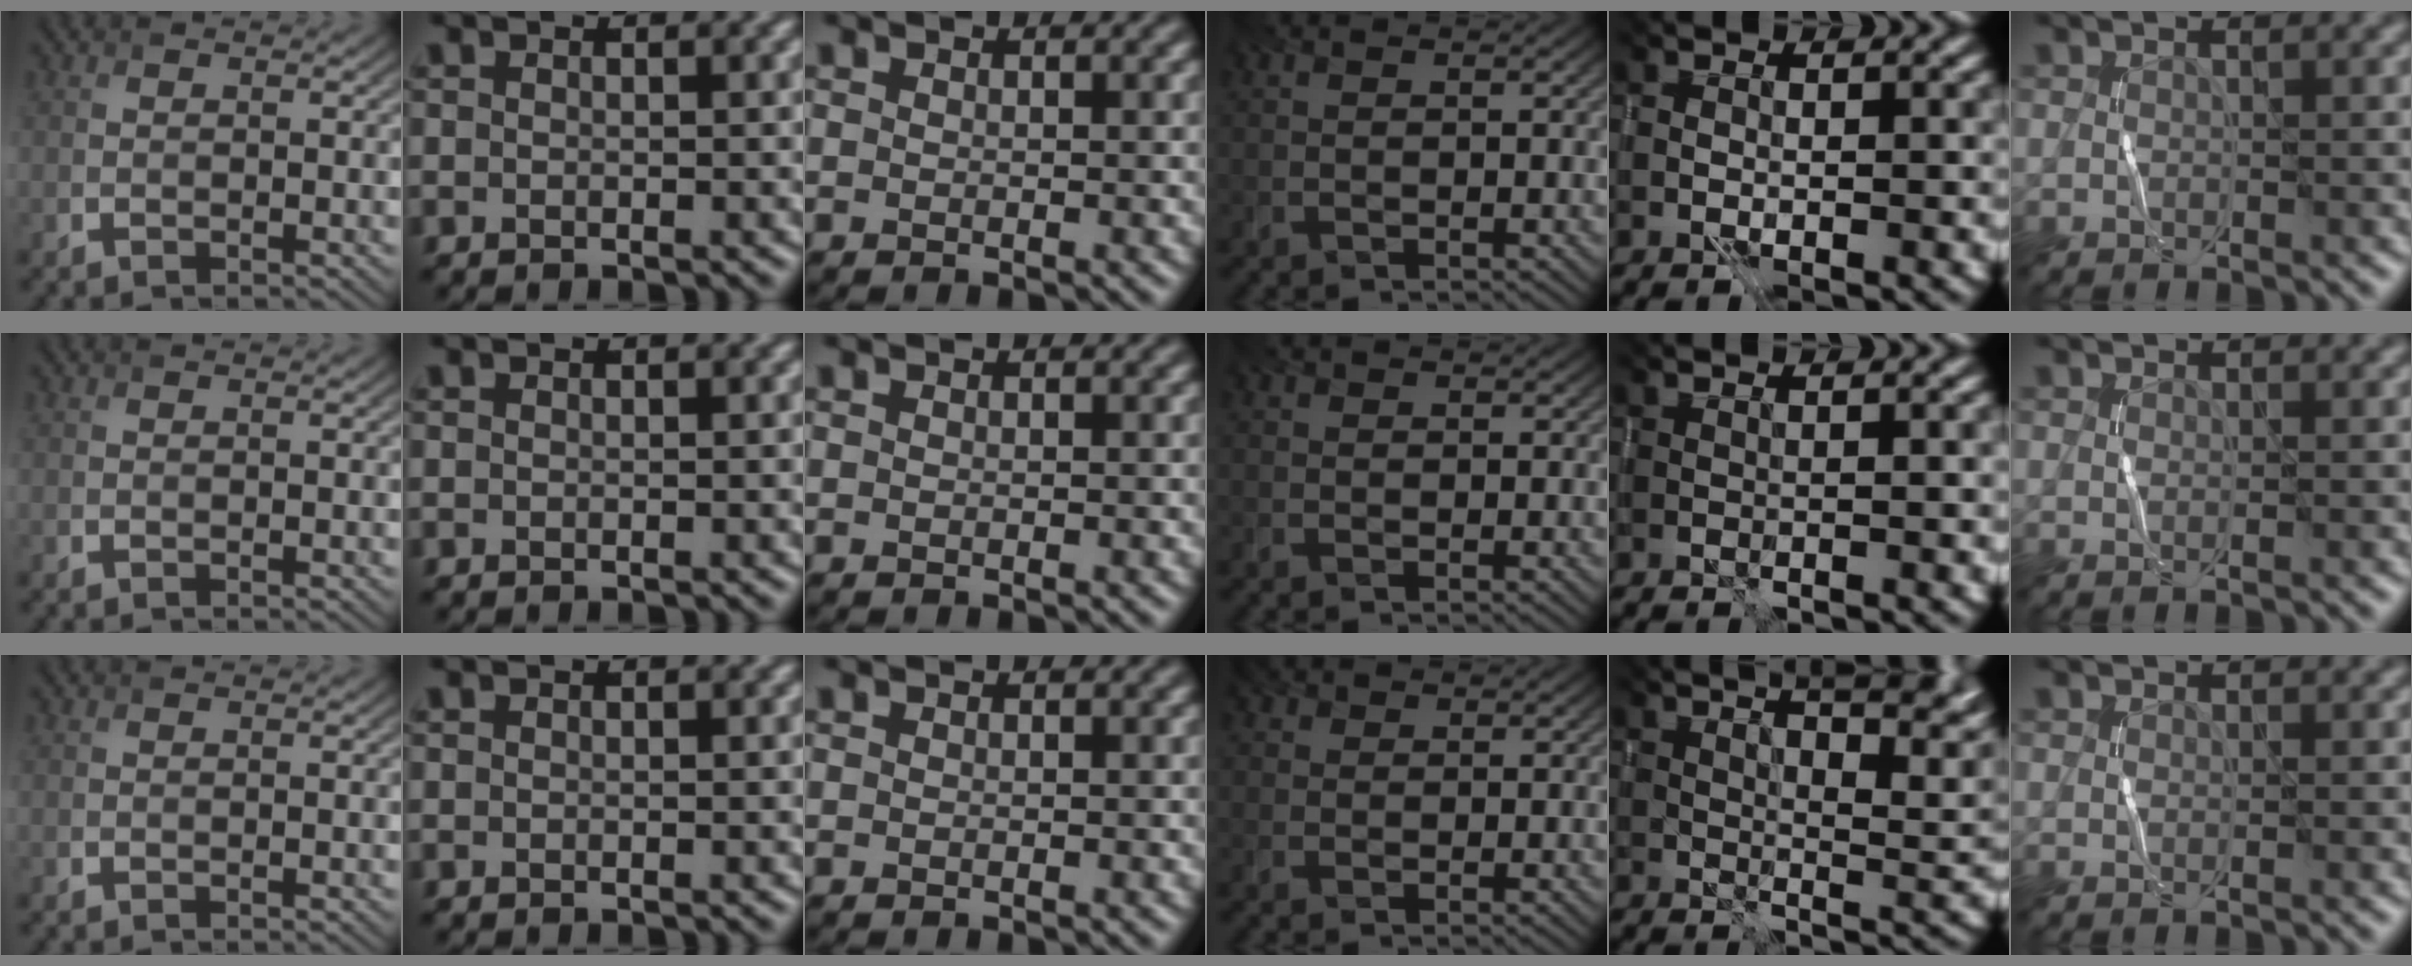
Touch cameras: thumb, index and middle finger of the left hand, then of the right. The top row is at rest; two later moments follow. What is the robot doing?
{"motion": "wrap", "object": "cellophane"}